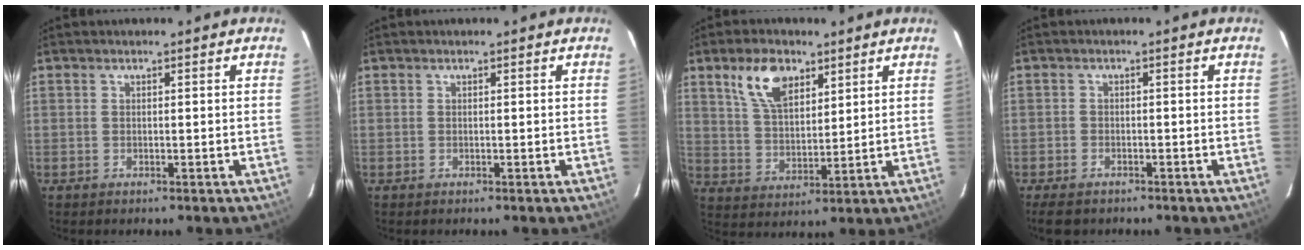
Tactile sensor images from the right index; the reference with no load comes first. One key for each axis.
{"total": 0.0}
{"total": 9.9, "fx": 5.6, "fy": 5.1, "fz": 6.3, "tx": -0.118, "ty": 0.016, "tz": 0.111}
{"total": 4.7, "fx": -3.6, "fy": 2.5, "fz": 1.8, "tx": -0.051, "ty": -0.006, "tz": -0.059}